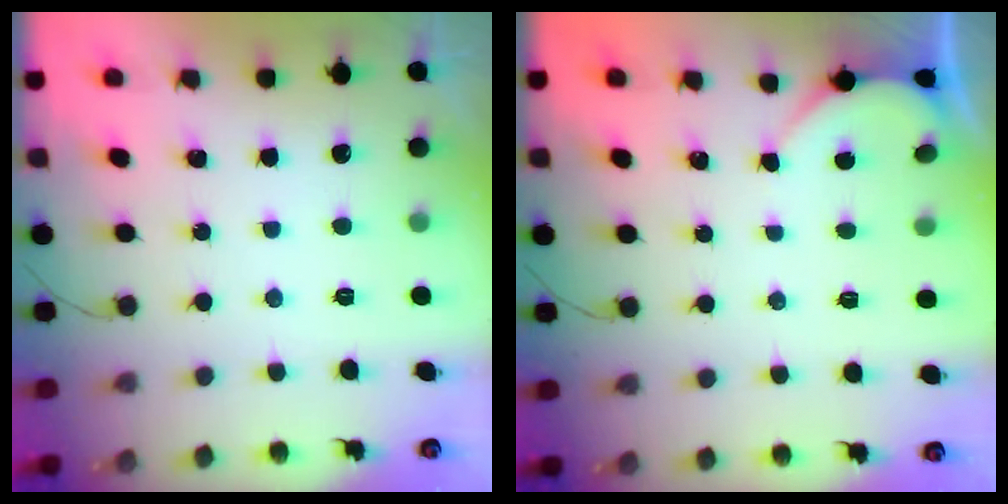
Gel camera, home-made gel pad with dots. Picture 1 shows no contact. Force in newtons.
{"total": 2.1, "press": 2.1, "slide": 0.2}